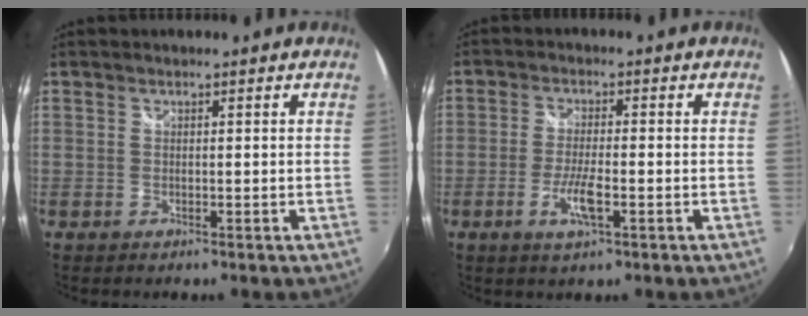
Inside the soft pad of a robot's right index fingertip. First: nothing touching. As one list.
[{"total": 5.7, "force": [-2.2, 1.1, 5.1], "torque": [-0.106, -0.008, -0.042]}]